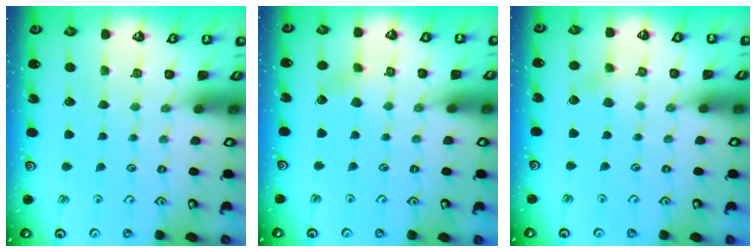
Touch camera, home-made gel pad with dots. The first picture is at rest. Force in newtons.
{"total": 3.0, "press": 3.0, "slide": 0.3}
{"total": 3.2, "press": 3.0, "slide": 0.9}